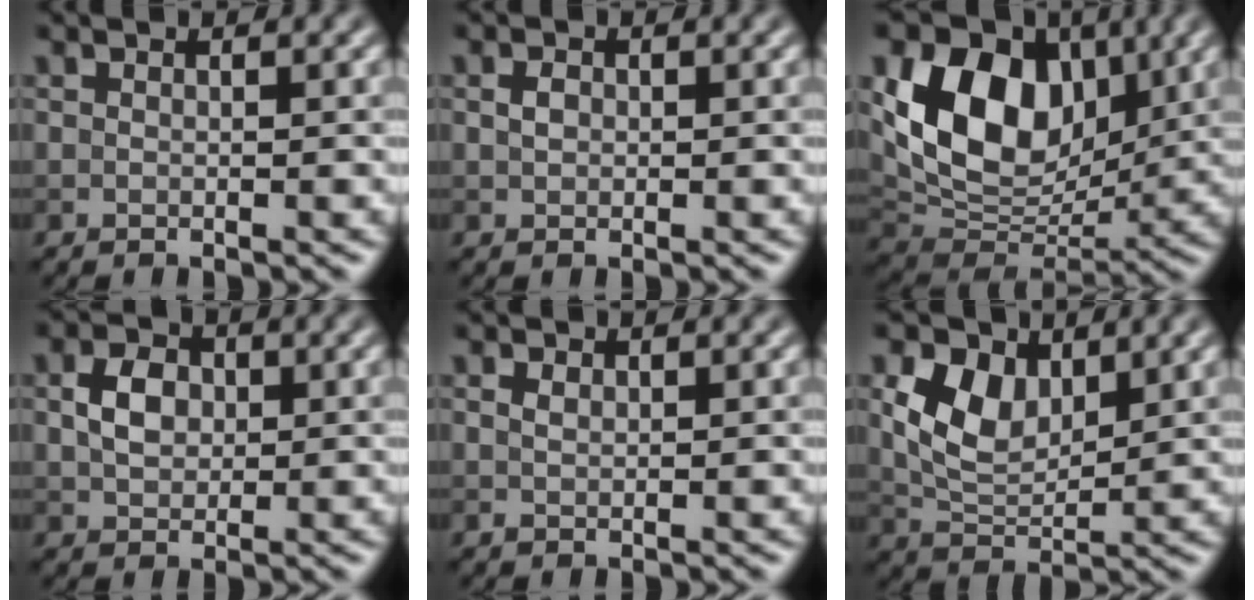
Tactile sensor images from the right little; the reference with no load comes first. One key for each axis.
{"total": 1.0, "fx": 0.0, "fy": 0.8, "fz": 0.6, "tx": -0.016, "ty": 0.001, "tz": 0.000}
{"total": 11.2, "fx": 3.1, "fy": 8.0, "fz": 7.3, "tx": -0.135, "ty": -0.008, "tz": 0.057}
{"total": 3.1, "fx": 0.4, "fy": 2.3, "fz": 2.0, "tx": -0.044, "ty": 0.005, "tz": 0.005}
{"total": 0.9, "fx": 0.3, "fy": 0.7, "fz": 0.5, "tx": -0.013, "ty": -0.003, "tz": 0.006}
{"total": 5.2, "fx": 1.8, "fy": 3.3, "fz": 3.6, "tx": -0.081, "ty": -0.003, "tz": 0.035}